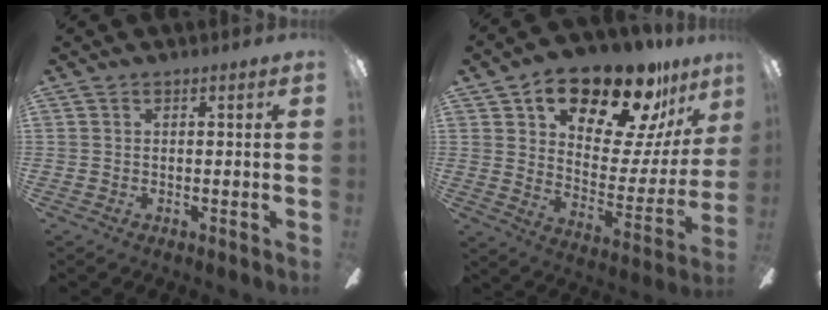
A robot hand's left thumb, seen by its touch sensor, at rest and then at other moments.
{"total": 22.1, "force": [15.7, 9.2, 12.6], "torque": [-0.181, -0.105, 0.265]}